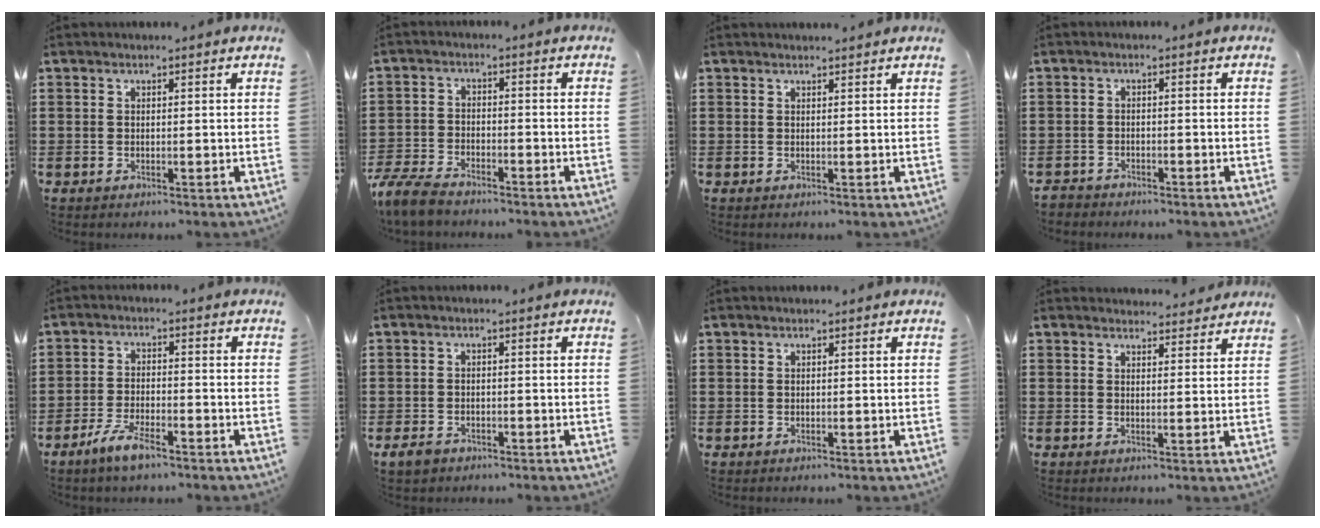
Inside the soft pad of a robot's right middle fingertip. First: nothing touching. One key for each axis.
{"total": 5.3, "fx": -4.9, "fy": 1.3, "fz": 1.6, "tx": -0.051, "ty": -0.001, "tz": -0.102}
{"total": 0.8, "fx": 0.8, "fy": 0.0, "fz": 0.2, "tx": 0.002, "ty": -0.005, "tz": 0.014}
{"total": 1.9, "fx": -1.9, "fy": 0.5, "fz": -0.2, "tx": -0.004, "ty": 0.001, "tz": -0.043}
{"total": 5.1, "fx": -3.7, "fy": 1.3, "fz": 3.2, "tx": -0.071, "ty": 0.000, "tz": -0.074}
{"total": 2.2, "fx": -1.6, "fy": 1.2, "fz": 1.0, "tx": -0.028, "ty": -0.001, "tz": -0.034}
{"total": 0.0}
{"total": 2.5, "fx": 2.5, "fy": 0.3, "fz": 0.0, "tx": 0.001, "ty": -0.008, "tz": 0.046}